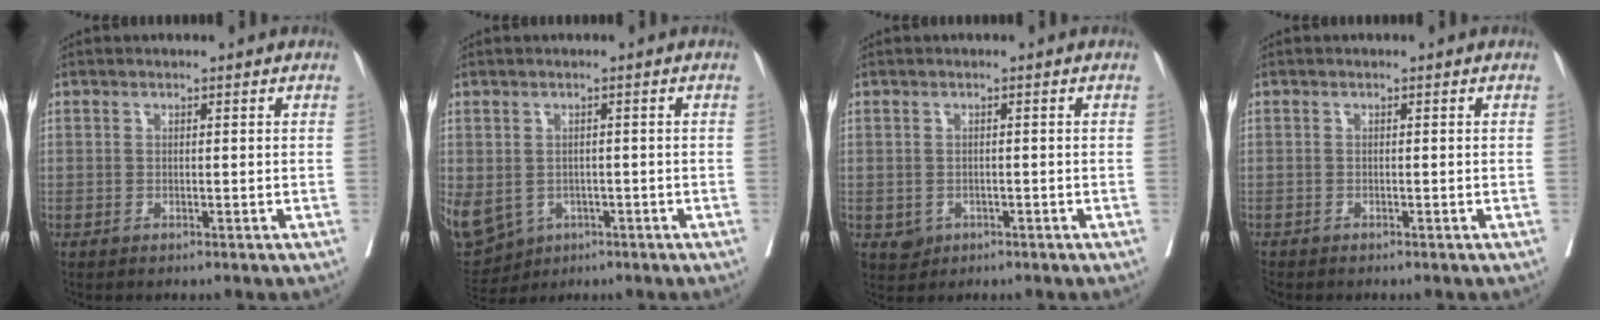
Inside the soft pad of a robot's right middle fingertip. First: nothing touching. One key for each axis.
{"total": 23.4, "fx": -8.2, "fy": 19.7, "fz": 9.6, "tx": -0.349, "ty": -0.014, "tz": -0.108}
{"total": 2.1, "fx": -0.8, "fy": 1.9, "fz": 0.5, "tx": -0.004, "ty": 0.004, "tz": -0.005}
{"total": 0.7, "fx": -0.7, "fy": 0.1, "fz": 0.0, "tx": -0.006, "ty": -0.003, "tz": -0.017}